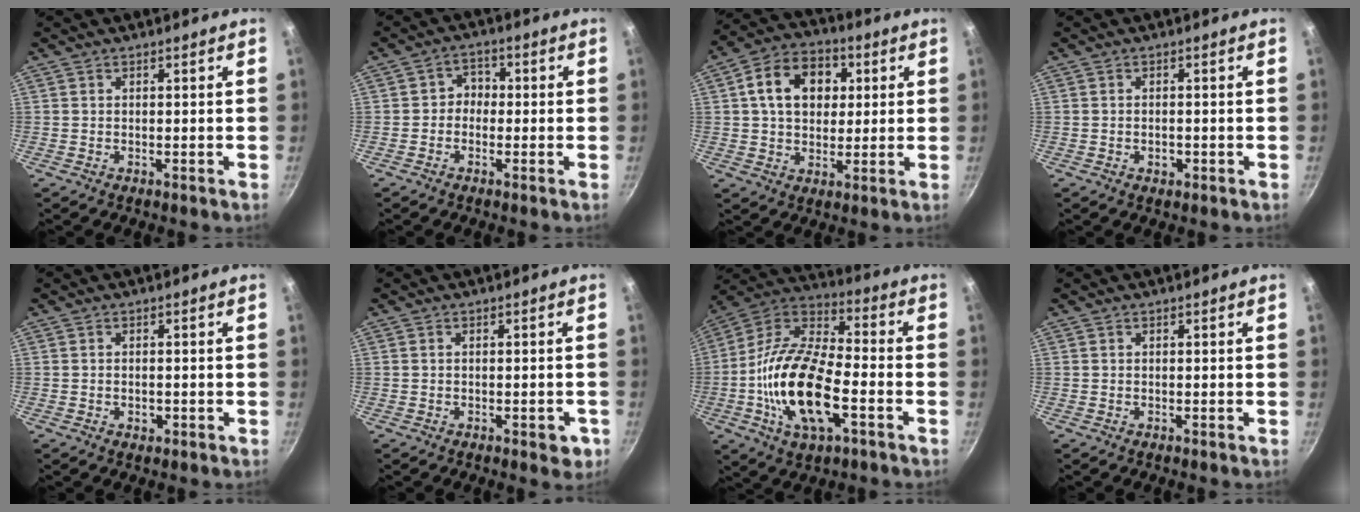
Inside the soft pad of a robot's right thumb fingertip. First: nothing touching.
{"total": 3.4, "force": [-0.7, 3.0, 1.5], "torque": [0.001, 0.015, -0.022]}
{"total": 13.0, "force": [3.0, 9.6, 8.2], "torque": [-0.108, 0.015, 0.038]}
{"total": 1.6, "force": [-0.6, 1.0, 1.1], "torque": [-0.016, 0.002, -0.010]}
{"total": 1.5, "force": [-0.5, 0.9, 1.0], "torque": [-0.016, 0.001, -0.008]}
{"total": 3.4, "force": [-1.3, 1.5, 2.7], "torque": [-0.020, 0.005, -0.013]}
{"total": 20.7, "force": [-5.4, 9.4, 17.6], "torque": [-0.334, 0.032, -0.118]}
{"total": 0.0}